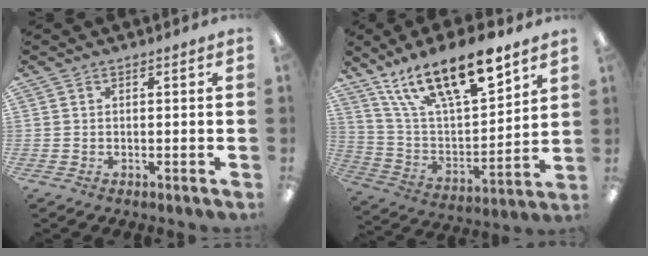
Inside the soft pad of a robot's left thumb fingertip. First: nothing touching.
{"total": 20.4, "force": [14.4, 6.8, 12.7], "torque": [-0.222, -0.084, 0.249]}